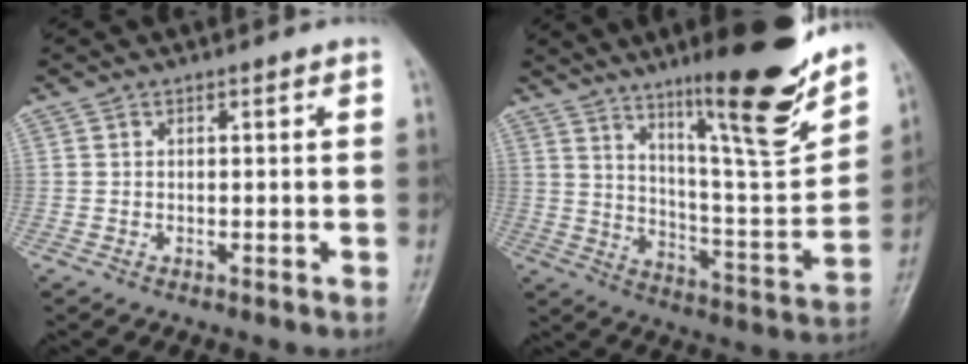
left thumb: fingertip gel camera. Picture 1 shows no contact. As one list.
[{"total": 20.8, "force": [13.9, 3.3, 15.1], "torque": [-0.191, -0.080, 0.225]}]